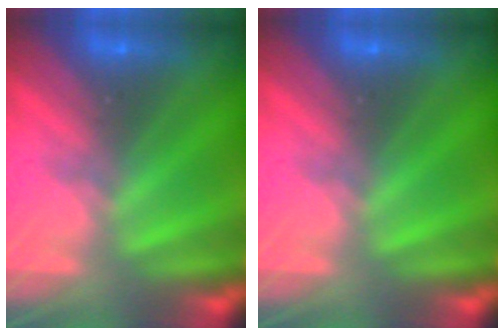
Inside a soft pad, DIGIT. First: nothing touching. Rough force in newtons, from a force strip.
{"total": 0.0}